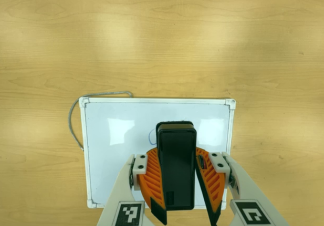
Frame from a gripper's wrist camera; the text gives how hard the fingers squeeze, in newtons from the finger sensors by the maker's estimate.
{"total": 11.7, "left": 10.5, "right": 12.8}